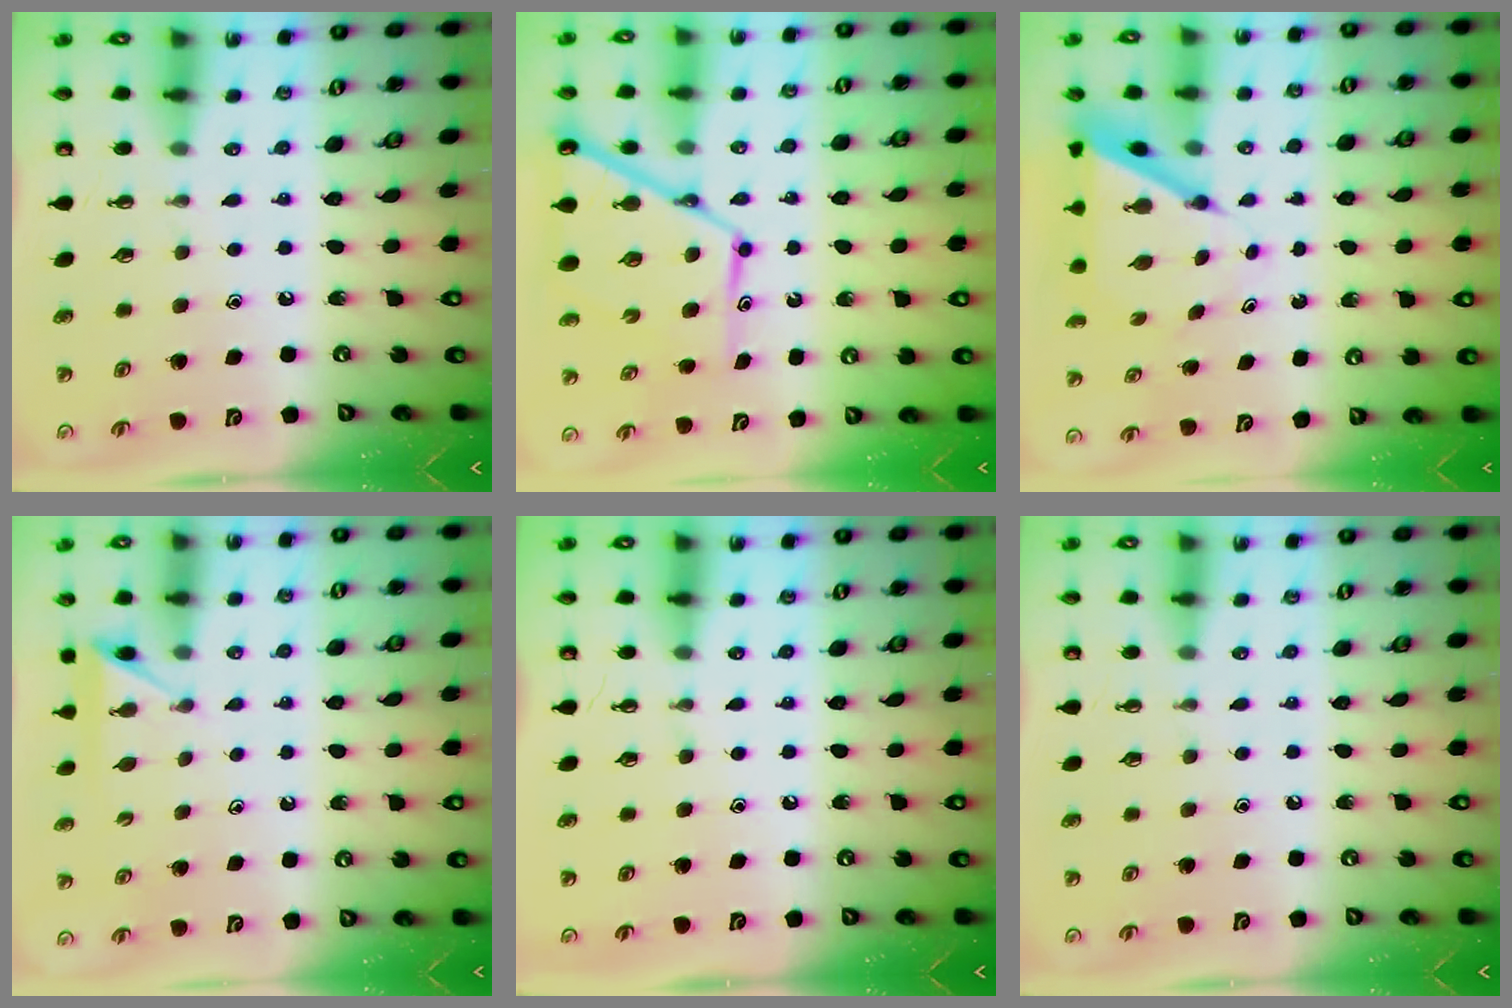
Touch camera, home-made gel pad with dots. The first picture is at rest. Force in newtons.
{"total": 14.3, "press": 14.2, "slide": 1.4}
{"total": 7.0, "press": 7.0, "slide": 0.6}
{"total": 3.5, "press": 3.4, "slide": 0.4}
{"total": 0.0}
{"total": 0.0}